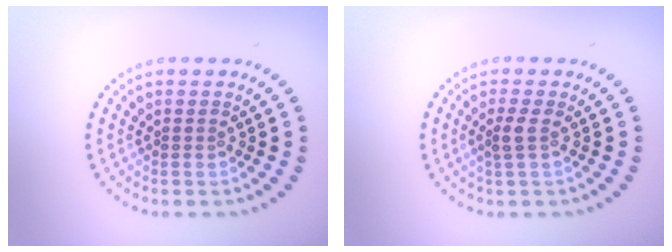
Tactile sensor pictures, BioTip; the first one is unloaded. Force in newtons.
{"total": 1.3, "press": 1.0, "slide": 0.8}